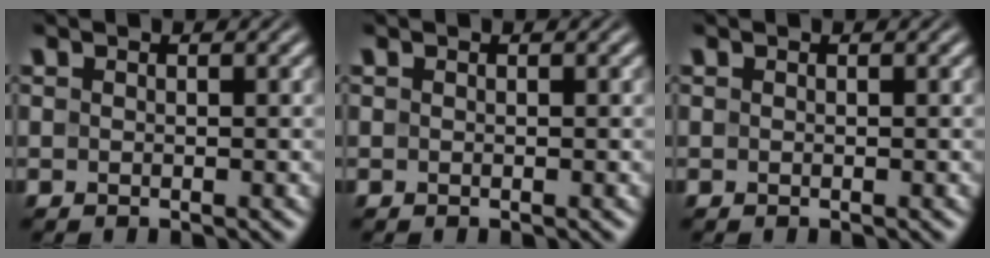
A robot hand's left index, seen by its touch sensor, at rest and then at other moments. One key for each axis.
{"total": 0.0}
{"total": 0.0}